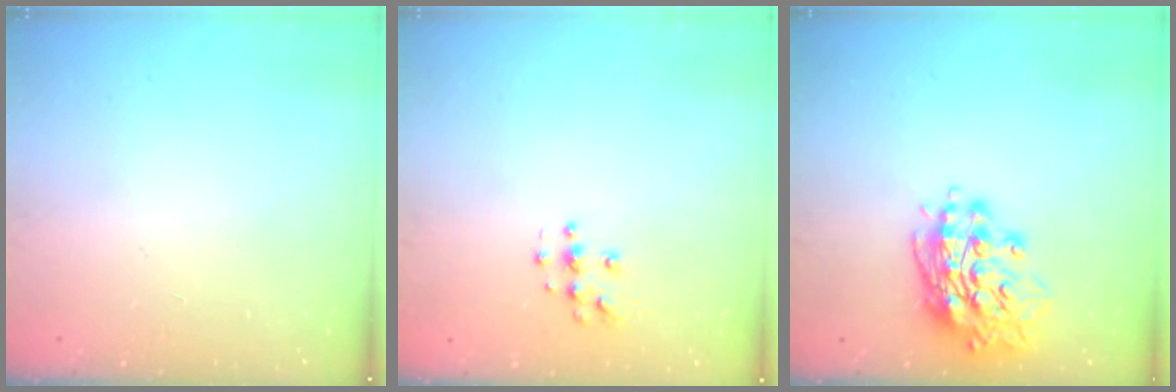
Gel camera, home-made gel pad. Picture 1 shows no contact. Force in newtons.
{"total": 4.8, "press": 4.8, "slide": 0.3}
{"total": 15.4, "press": 15.2, "slide": 2.6}